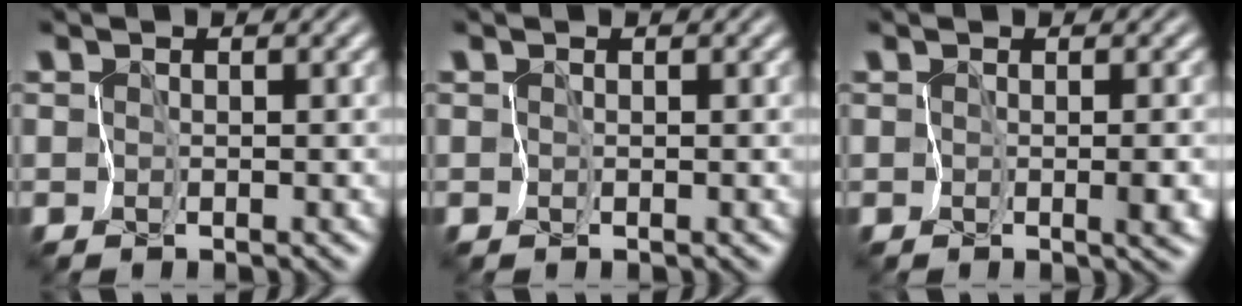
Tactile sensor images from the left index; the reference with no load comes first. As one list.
[{"total": 0.0}, {"total": 2.5, "force": [-0.6, 1.0, 2.2], "torque": [-0.023, -0.011, -0.002]}]